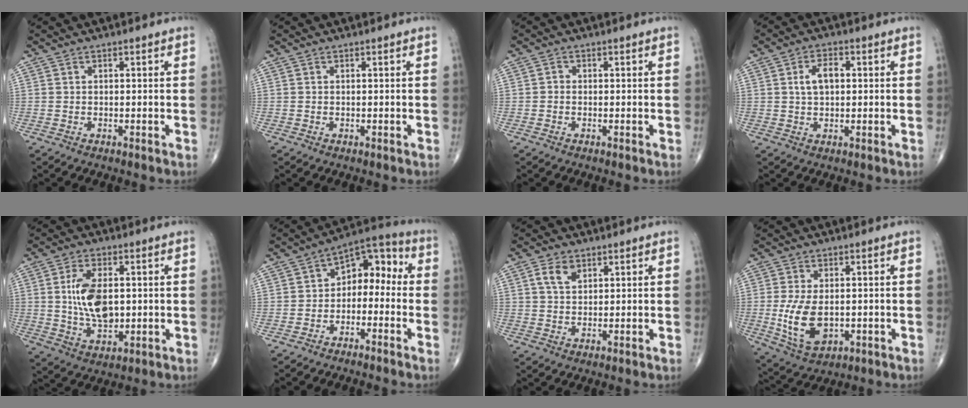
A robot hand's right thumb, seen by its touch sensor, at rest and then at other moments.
{"total": 0.0}
{"total": 0.9, "force": [-0.2, 0.7, 0.4], "torque": [-0.001, 0.002, -0.008]}
{"total": 5.1, "force": [0.8, 3.0, 4.0], "torque": [-0.073, 0.009, 0.012]}
{"total": 10.7, "force": [1.0, 5.9, 8.8], "torque": [-0.155, -0.007, 0.026]}
{"total": 9.1, "force": [-1.5, 6.2, 6.5], "torque": [-0.053, 0.053, -0.042]}
{"total": 4.0, "force": [1.9, 2.5, 2.5], "torque": [-0.040, -0.004, 0.037]}
{"total": 10.0, "force": [-0.9, 5.8, 8.1], "torque": [-0.150, -0.013, -0.004]}